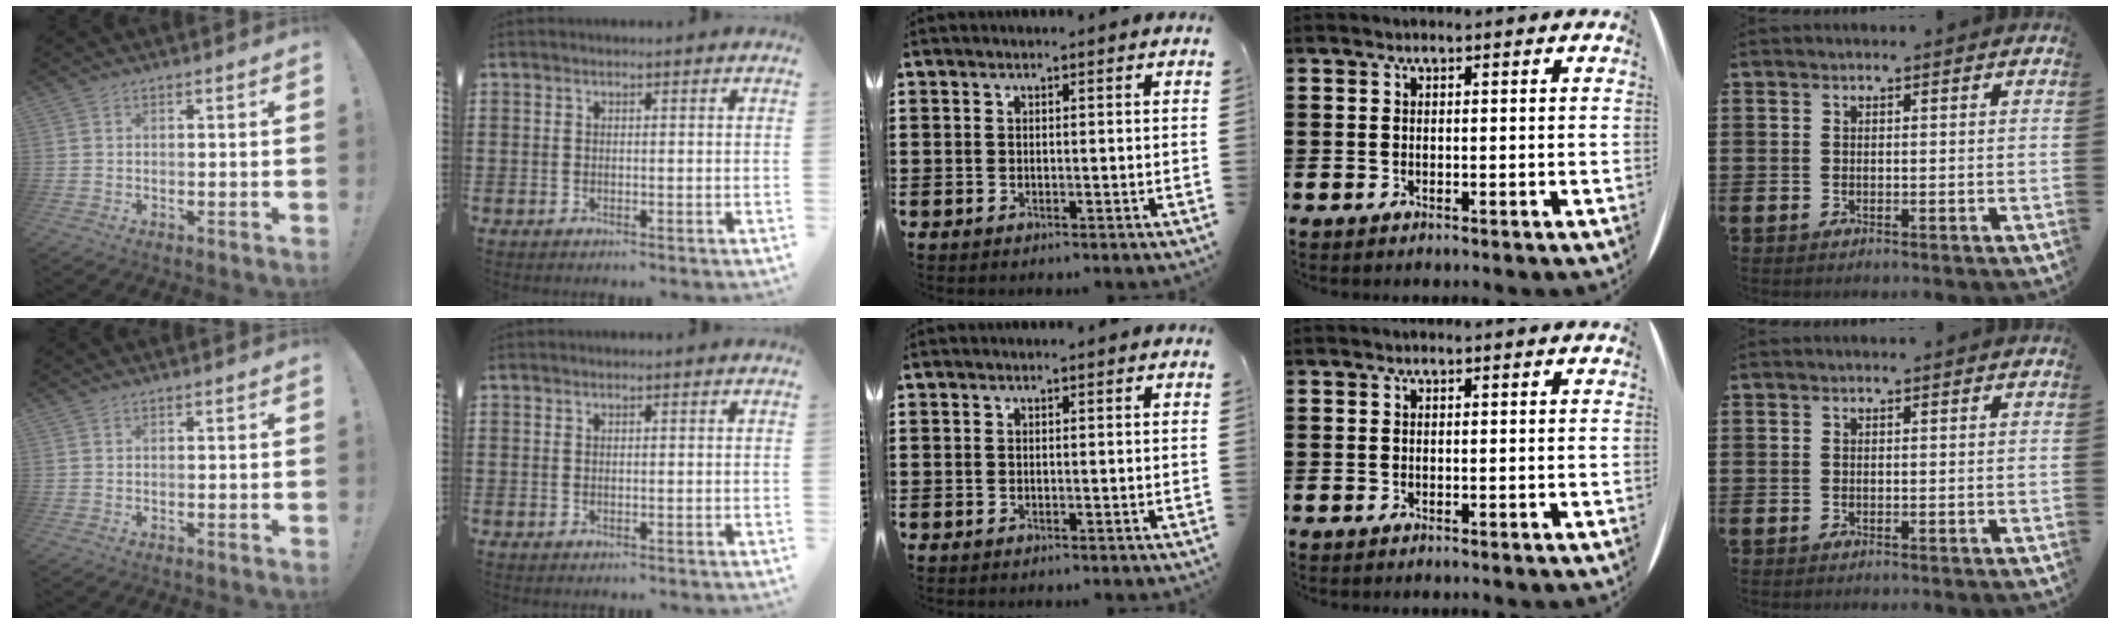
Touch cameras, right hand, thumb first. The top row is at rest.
{}